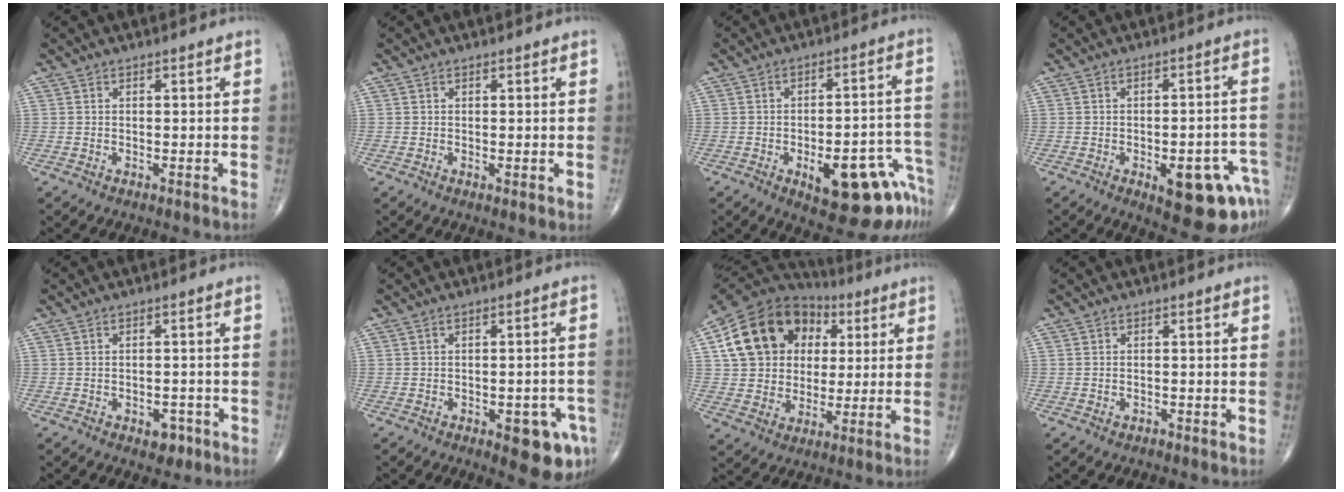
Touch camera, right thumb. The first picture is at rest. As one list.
[{"total": 1.2, "force": [0.0, 0.3, 1.1], "torque": [-0.018, -0.006, 0.000]}, {"total": 16.1, "force": [-8.4, 6.0, 12.4], "torque": [-0.092, 0.061, -0.098]}, {"total": 13.4, "force": [-6.2, 5.1, 10.7], "torque": [-0.090, 0.032, -0.066]}, {"total": 3.3, "force": [-1.8, 2.0, 1.9], "torque": [-0.008, 0.008, -0.021]}, {"total": 8.8, "force": [-4.0, 3.3, 7.1], "torque": [-0.064, 0.014, -0.041]}, {"total": 18.8, "force": [4.7, 15.0, 10.2], "torque": [-0.163, 0.023, 0.083]}, {"total": 0.7, "force": [-0.5, 0.4, 0.2], "torque": [-0.007, 0.005, -0.006]}]